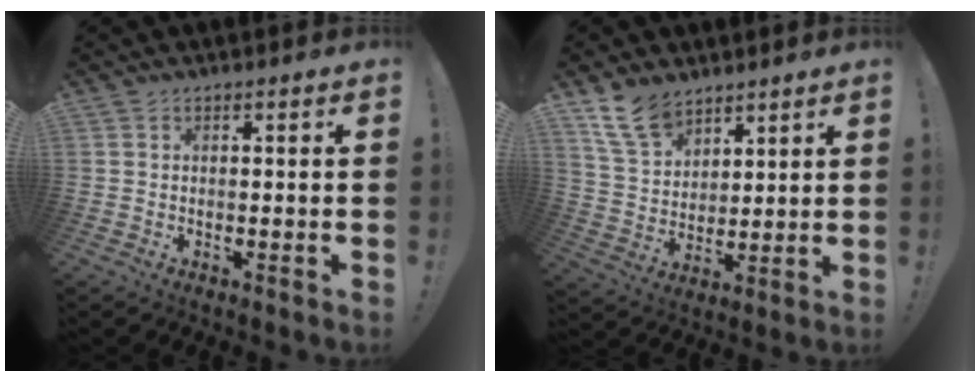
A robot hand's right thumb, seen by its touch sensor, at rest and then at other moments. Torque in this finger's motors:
{"motor_torque": [0.27, 2.51, 0.64, 0.54, 0.02]}